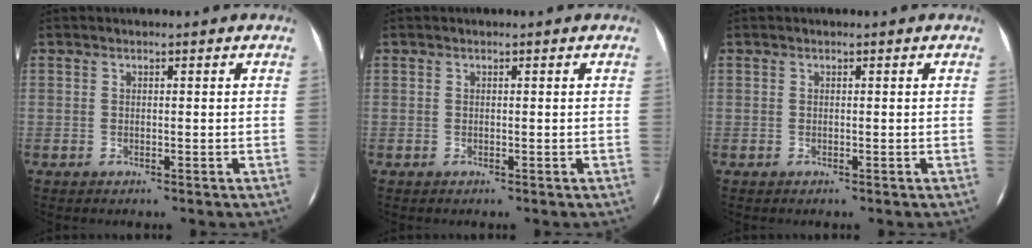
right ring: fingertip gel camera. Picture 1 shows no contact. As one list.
[{"total": 0.0}, {"total": 0.0}]